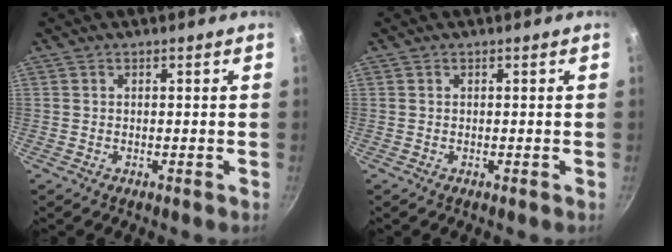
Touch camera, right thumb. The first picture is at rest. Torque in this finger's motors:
{"motor_torque": [0.00, 0.00, -0.04, -0.40, 0.00]}